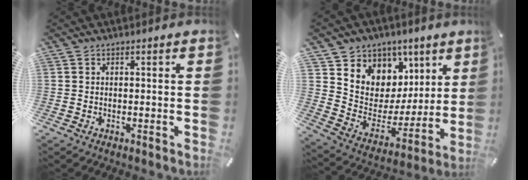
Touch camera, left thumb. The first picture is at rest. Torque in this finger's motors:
{"motor_torque": [1.01, 0.98, 1.41, -1.35, 0.27]}